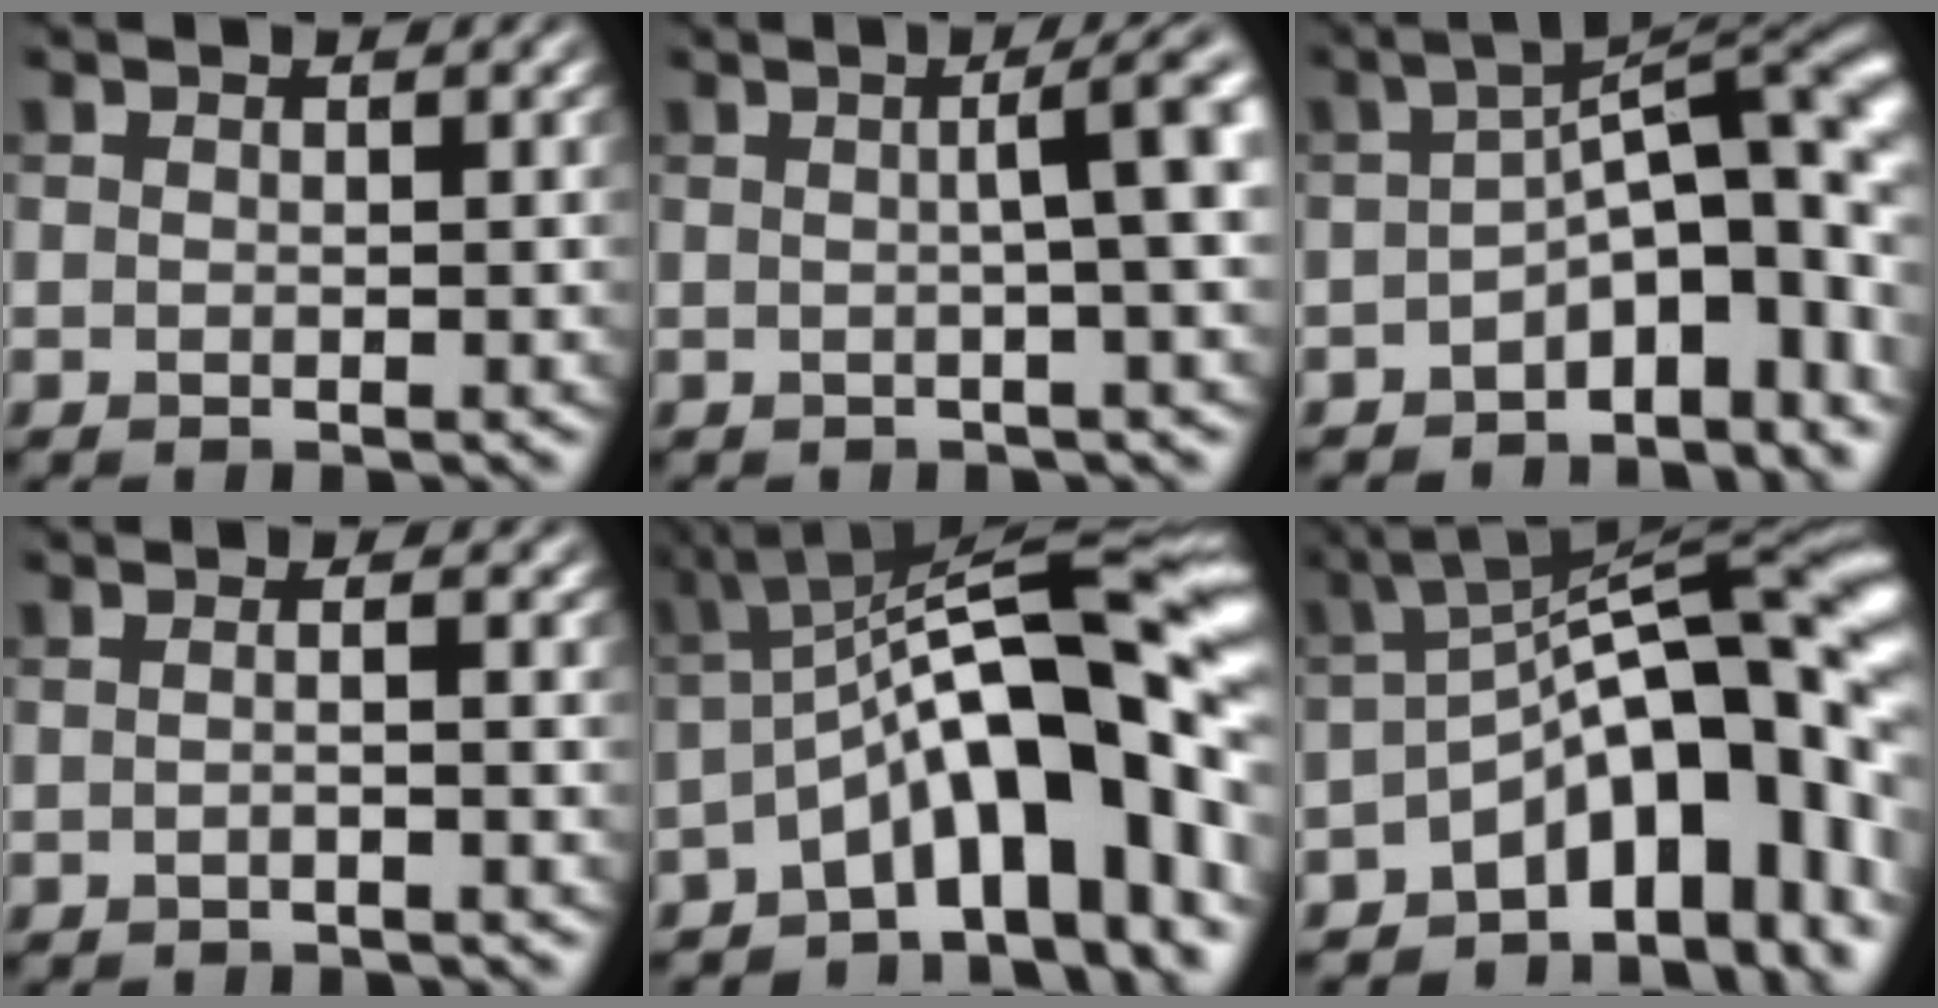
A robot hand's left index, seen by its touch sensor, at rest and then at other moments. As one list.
[{"total": 5.8, "force": [0.7, 1.4, 5.5], "torque": [-0.055, 0.017, 0.009]}, {"total": 10.4, "force": [-3.1, 4.2, 9.0], "torque": [-0.108, 0.017, -0.058]}, {"total": 1.6, "force": [-0.3, 0.5, 1.5], "torque": [-0.015, -0.003, -0.016]}, {"total": 14.1, "force": [-2.9, 4.0, 13.2], "torque": [-0.171, 0.027, -0.052]}, {"total": 13.9, "force": [-4.8, 5.8, 11.7], "torque": [-0.136, 0.009, -0.074]}]